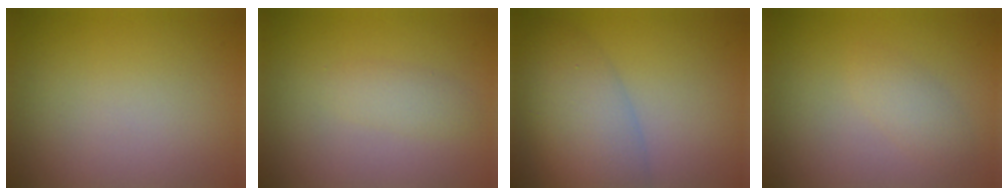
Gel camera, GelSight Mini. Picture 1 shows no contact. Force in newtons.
{"total": 1.5, "press": 1.5, "slide": 0.1}
{"total": 6.7, "press": 6.7, "slide": 0.5}
{"total": 1.8, "press": 1.8, "slide": 0.1}